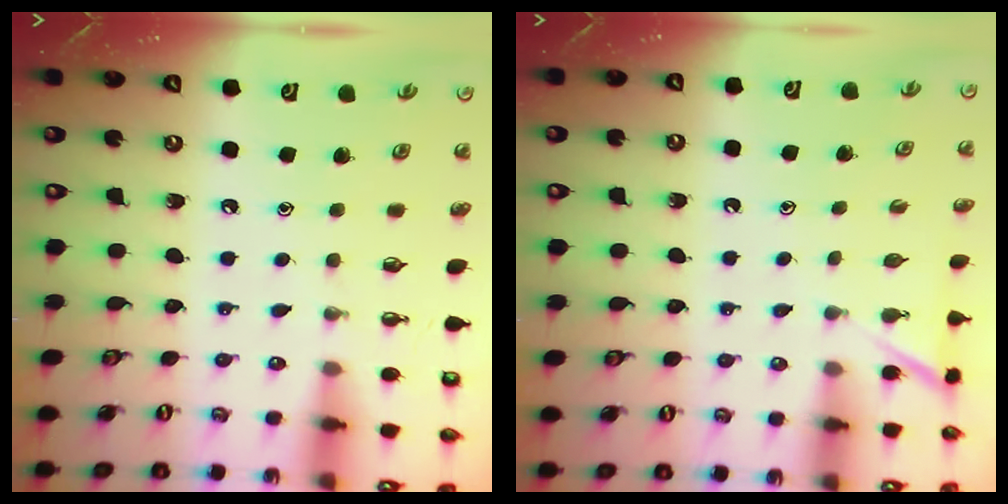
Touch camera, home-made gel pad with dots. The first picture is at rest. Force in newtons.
{"total": 2.7, "press": 2.7, "slide": 0.3}